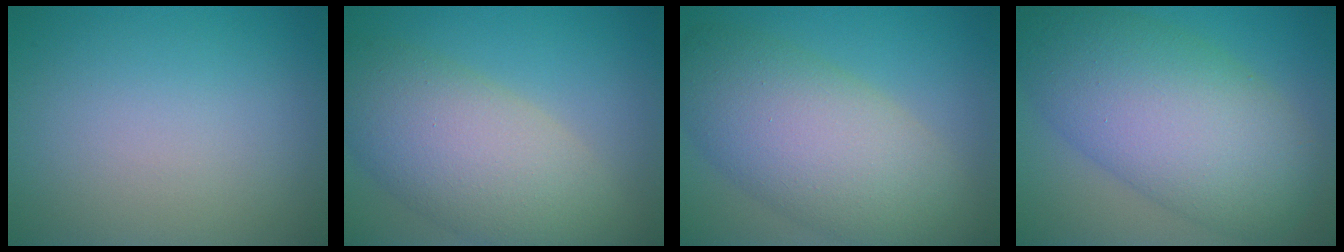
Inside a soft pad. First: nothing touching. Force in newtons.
{"total": 8.5, "press": 8.5, "slide": 0.5}
{"total": 9.4, "press": 9.4, "slide": 0.4}
{"total": 11.4, "press": 11.4, "slide": 0.1}